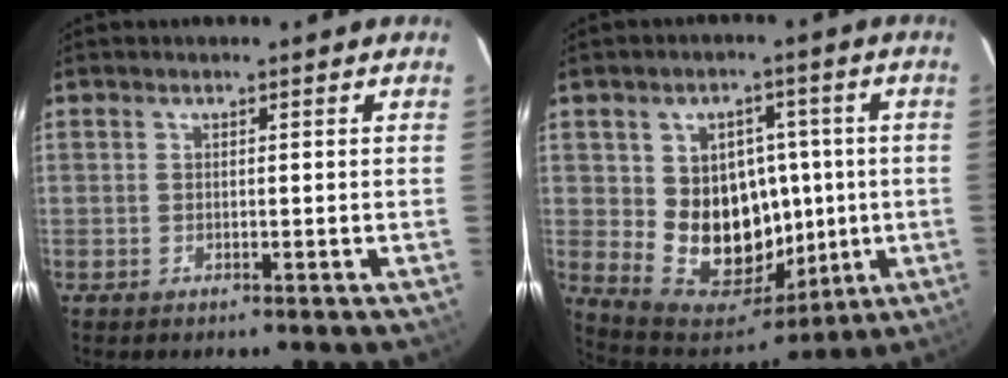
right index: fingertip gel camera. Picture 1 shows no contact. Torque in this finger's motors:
{"motor_torque": [1.71, -0.28, 0.83, 0.14]}